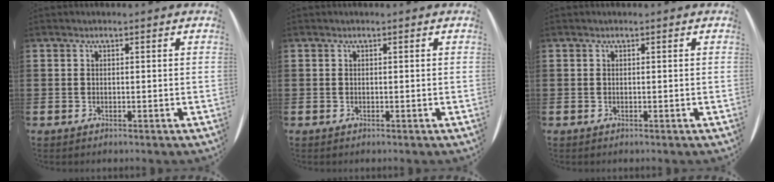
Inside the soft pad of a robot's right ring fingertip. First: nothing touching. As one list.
[{"total": 0.0}, {"total": 0.0}]